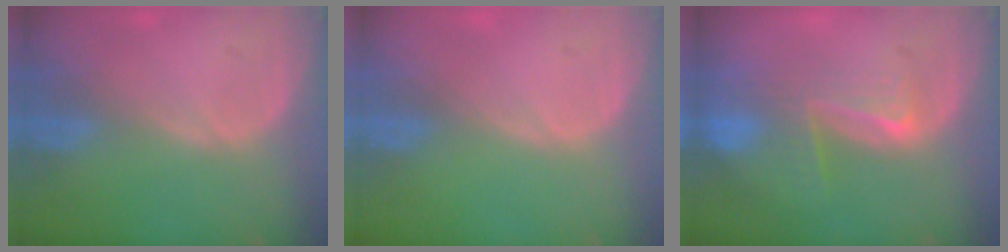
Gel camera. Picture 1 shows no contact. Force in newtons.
{"total": 0.0}
{"total": 8.2, "press": 7.1, "slide": 4.1}